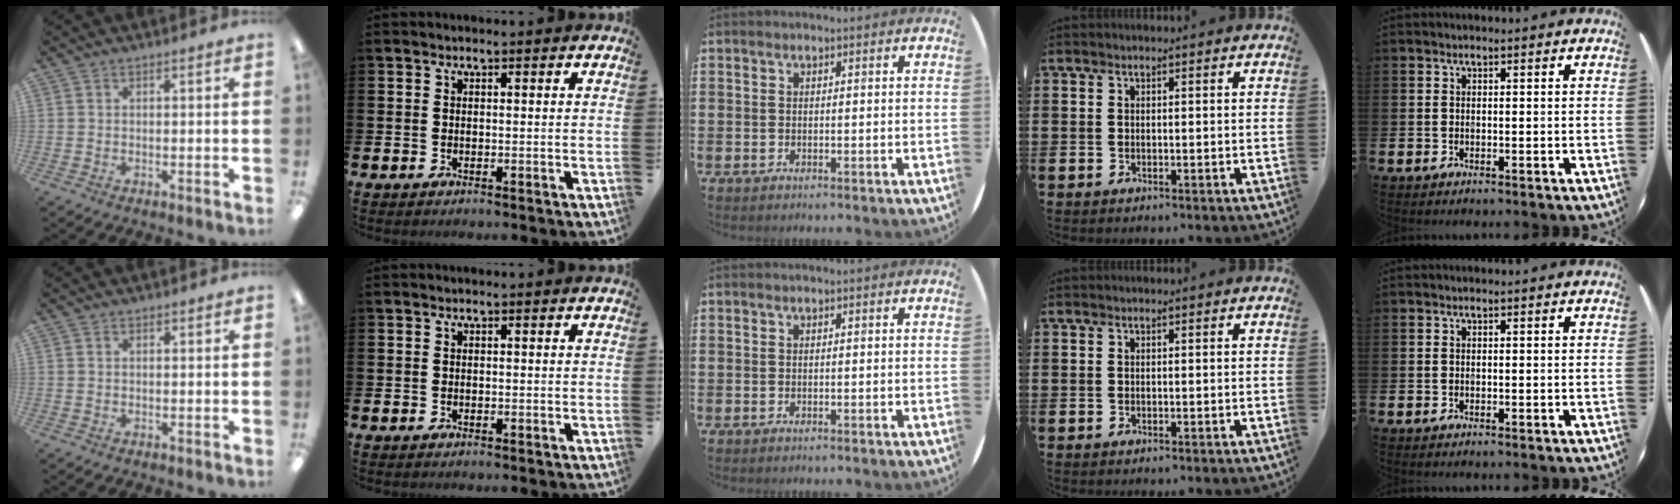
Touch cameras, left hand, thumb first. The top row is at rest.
{"thumb": {"total": 0.5, "force": [0.4, 0.3, 0.0], "torque": [0.000, 0.003, 0.006]}}